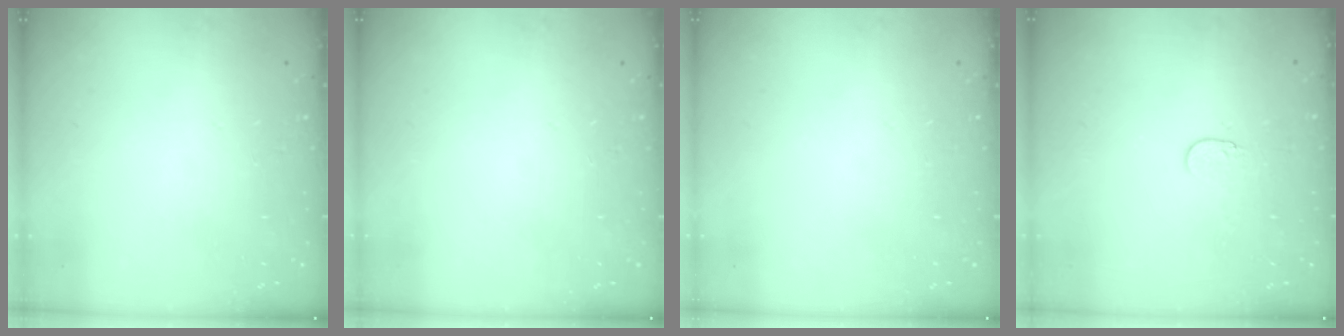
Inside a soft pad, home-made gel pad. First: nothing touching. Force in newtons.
{"total": 0.0}
{"total": 0.0}
{"total": 4.5, "press": 4.5, "slide": 0.5}